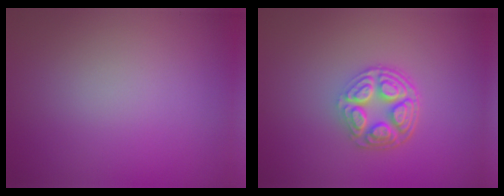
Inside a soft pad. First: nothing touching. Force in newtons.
{"total": 5.0, "press": 3.7, "slide": 3.3}